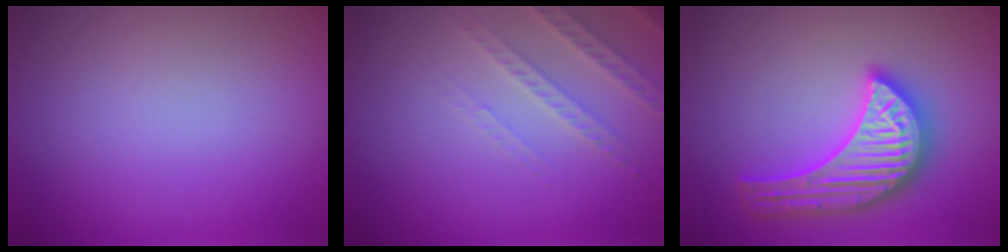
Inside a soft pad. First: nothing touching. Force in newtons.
{"total": 2.5, "press": 2.4, "slide": 0.7}
{"total": 5.5, "press": 5.5, "slide": 0.6}